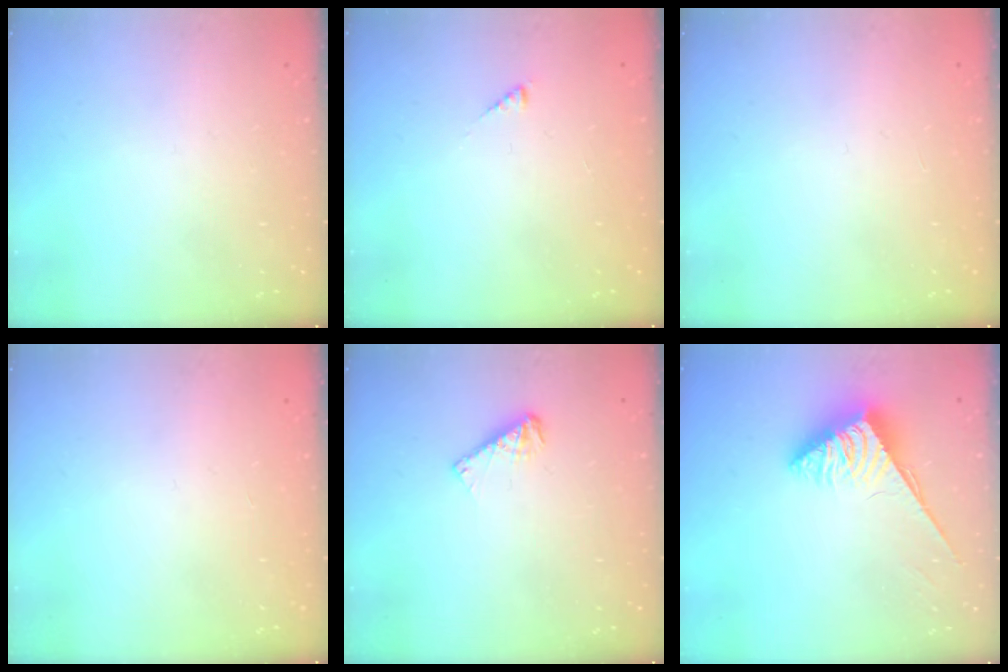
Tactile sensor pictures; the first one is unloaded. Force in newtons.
{"total": 2.0, "press": 2.0, "slide": 0.3}
{"total": 0.0}
{"total": 0.0}
{"total": 4.7, "press": 4.7, "slide": 0.3}
{"total": 3.7, "press": 3.6, "slide": 0.6}